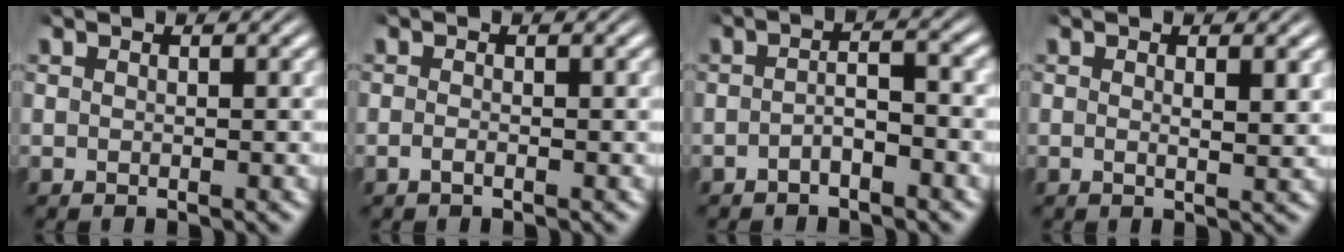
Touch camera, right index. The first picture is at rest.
{"total": 0.9, "force": [-0.7, 0.1, 0.5], "torque": [-0.017, -0.006, -0.012]}
{"total": 2.4, "force": [-1.5, 0.5, 1.8], "torque": [-0.023, -0.003, -0.027]}
{"total": 1.2, "force": [0.5, 0.0, 1.1], "torque": [-0.021, -0.009, 0.008]}